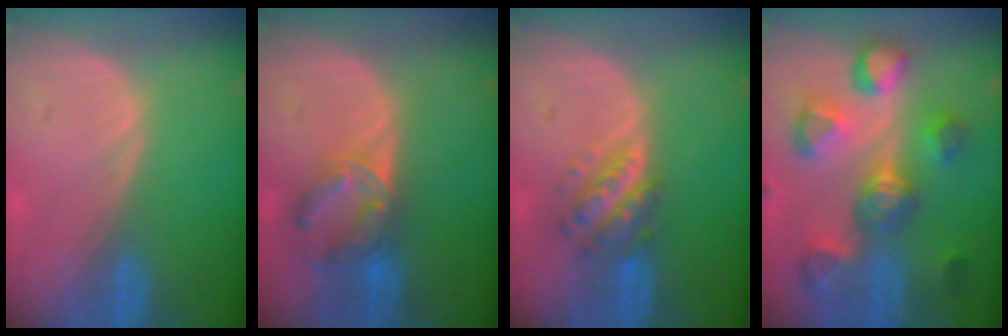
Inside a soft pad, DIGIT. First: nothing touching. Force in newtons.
{"total": 7.3, "press": 6.2, "slide": 3.7}
{"total": 5.7, "press": 5.3, "slide": 2.3}
{"total": 9.9, "press": 9.7, "slide": 1.9}